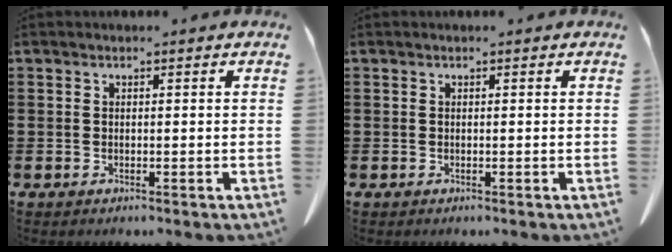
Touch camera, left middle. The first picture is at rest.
{"total": 0.0}